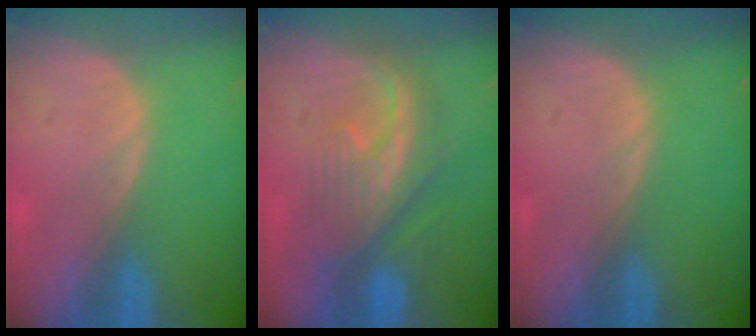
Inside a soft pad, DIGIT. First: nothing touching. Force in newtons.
{"total": 8.0, "press": 7.9, "slide": 1.2}
{"total": 0.0}